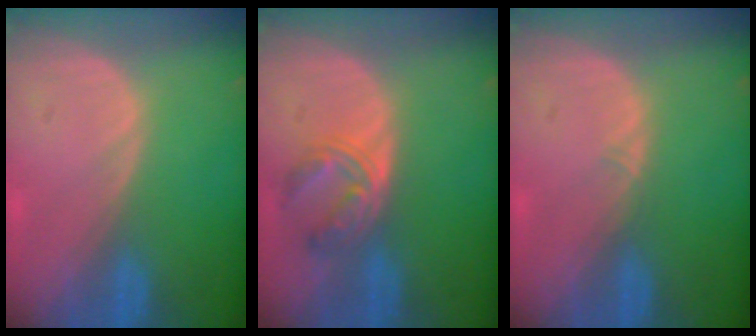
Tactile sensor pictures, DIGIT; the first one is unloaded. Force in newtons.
{"total": 5.5, "press": 5.0, "slide": 2.3}
{"total": 0.6, "press": 0.5, "slide": 0.4}